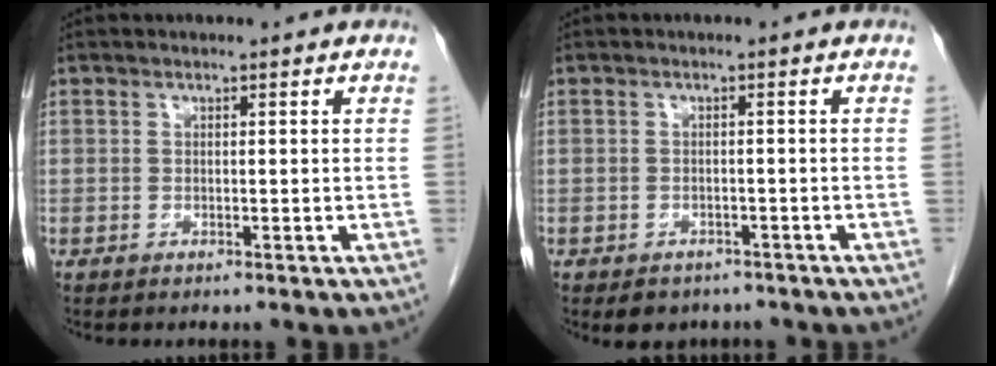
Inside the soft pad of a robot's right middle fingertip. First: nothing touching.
{"total": 4.3, "force": [-3.5, 2.4, 1.0], "torque": [-0.010, 0.004, -0.042]}